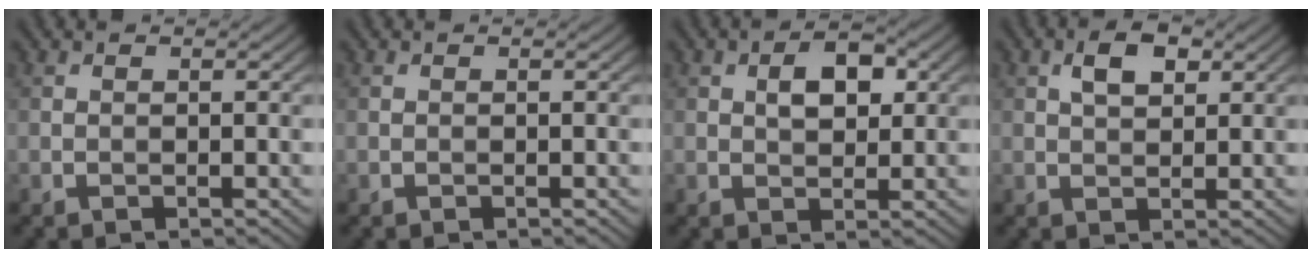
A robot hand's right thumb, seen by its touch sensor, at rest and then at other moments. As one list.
[{"total": 0.0}, {"total": 4.4, "force": [1.2, 2.5, 3.4], "torque": [-0.055, 0.004, 0.017]}, {"total": 3.7, "force": [1.5, 1.9, 2.8], "torque": [-0.053, 0.005, 0.026]}]